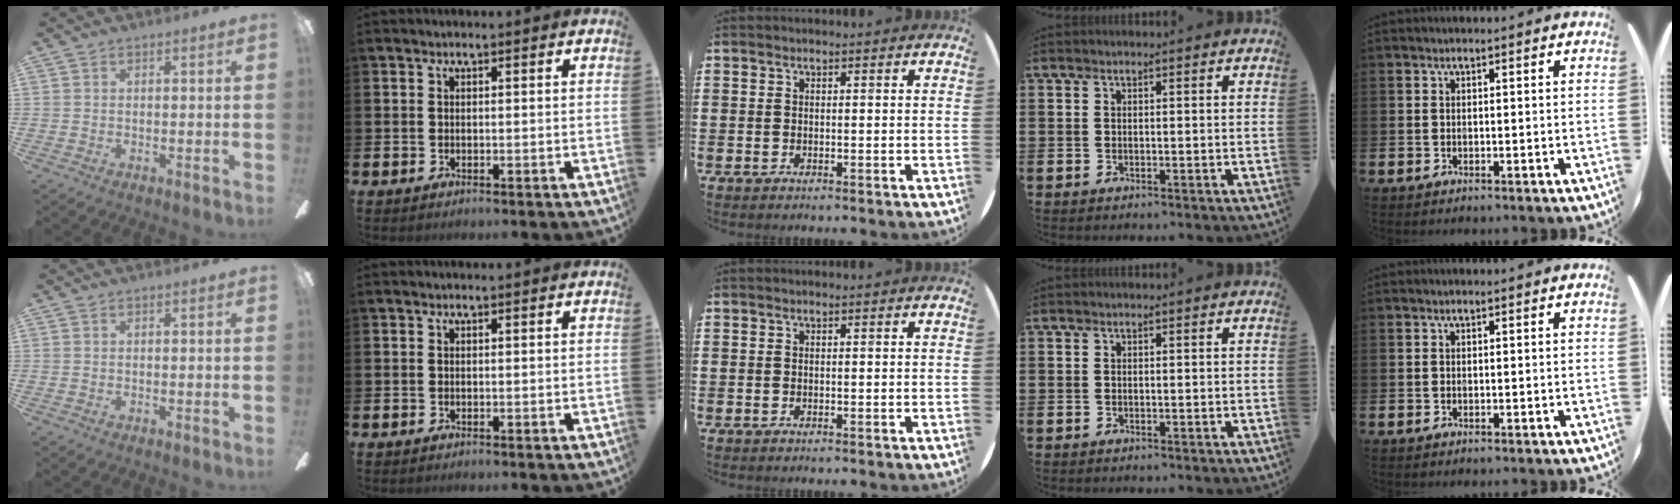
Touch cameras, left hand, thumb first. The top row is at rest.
{}